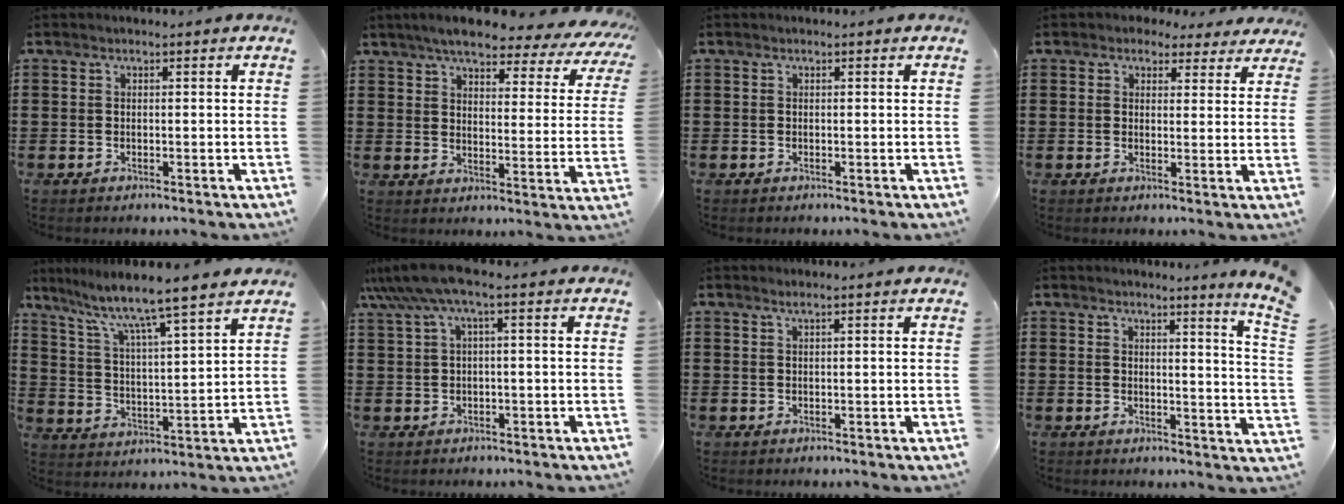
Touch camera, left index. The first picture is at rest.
{"total": 6.1, "force": [5.4, 0.9, 2.8], "torque": [-0.072, -0.031, 0.087]}
{"total": 0.0}
{"total": 3.0, "force": [2.6, 1.4, 0.5], "torque": [-0.014, -0.002, 0.047]}
{"total": 6.8, "force": [5.8, -0.8, 3.4], "torque": [-0.092, -0.046, 0.090]}
{"total": 5.4, "force": [1.5, 0.5, 5.2], "torque": [-0.115, -0.009, 0.023]}
{"total": 0.8, "force": [0.6, -0.1, 0.6], "torque": [-0.012, -0.002, 0.010]}
{"total": 3.1, "force": [2.6, -1.4, 1.0], "torque": [-0.023, -0.028, 0.040]}